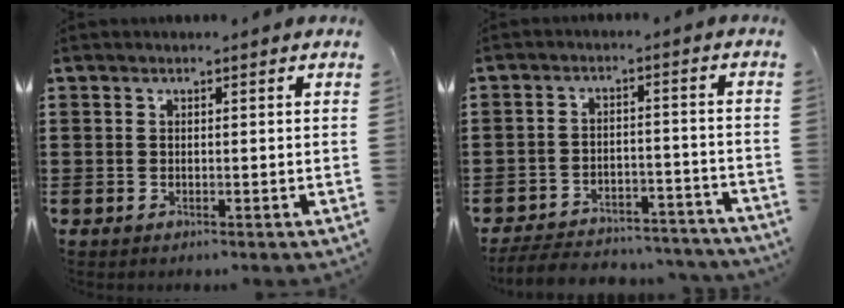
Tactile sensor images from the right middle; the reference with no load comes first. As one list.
[{"total": 5.9, "force": [-5.8, 0.7, 1.0], "torque": [-0.023, 0.007, -0.116]}]